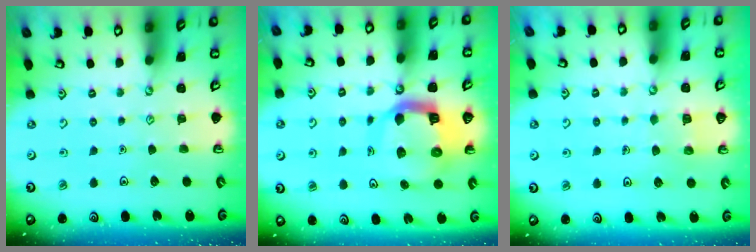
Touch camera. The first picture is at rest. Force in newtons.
{"total": 12.0, "press": 11.9, "slide": 1.5}
{"total": 3.7, "press": 3.7, "slide": 0.2}